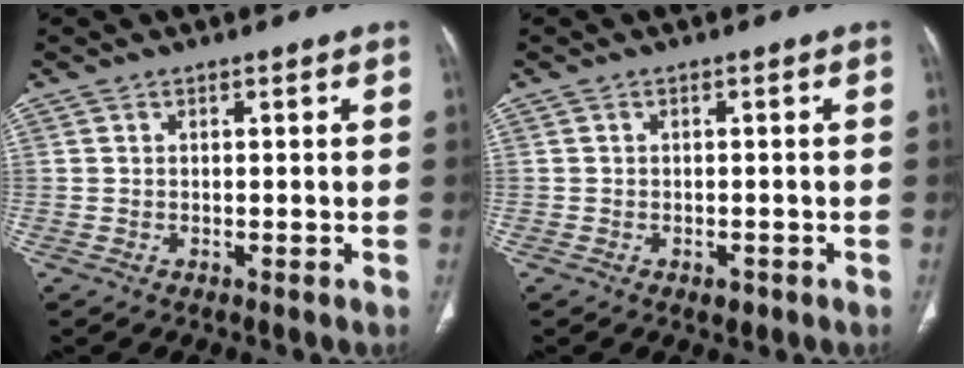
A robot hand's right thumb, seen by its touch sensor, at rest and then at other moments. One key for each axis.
{"total": 1.4, "fx": -0.9, "fy": 0.9, "fz": 0.7, "tx": -0.004, "ty": 0.001, "tz": -0.008}